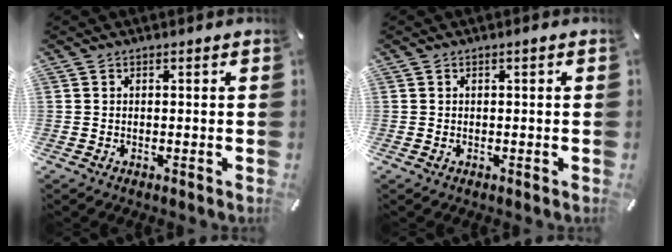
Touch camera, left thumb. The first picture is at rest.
{"total": 0.9, "force": [0.0, 0.0, 0.9], "torque": [-0.015, -0.001, -0.001]}